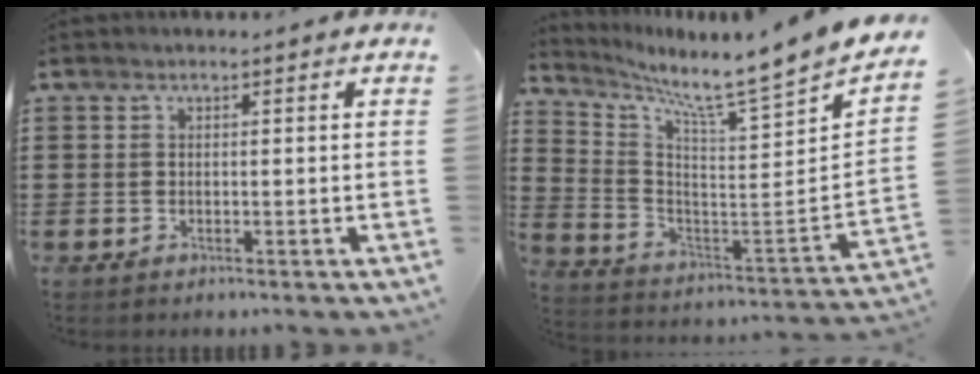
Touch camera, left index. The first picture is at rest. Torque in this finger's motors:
{"motor_torque": [0.85, -1.29, 0.48, 0.17]}